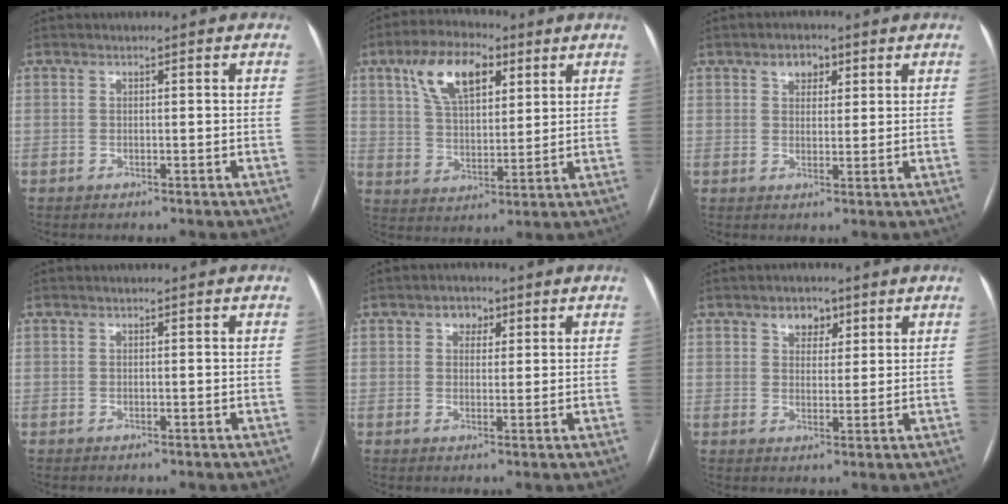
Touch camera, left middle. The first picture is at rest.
{"total": 11.6, "force": [5.8, 5.4, 8.5], "torque": [-0.161, 0.026, 0.108]}
{"total": 3.4, "force": [1.8, 2.2, 1.7], "torque": [-0.026, 0.009, 0.029]}
{"total": 0.0}
{"total": 2.8, "force": [1.4, 2.1, 1.3], "torque": [-0.018, 0.009, 0.020]}
{"total": 3.8, "force": [2.2, 2.6, 1.6], "torque": [-0.021, 0.006, 0.035]}